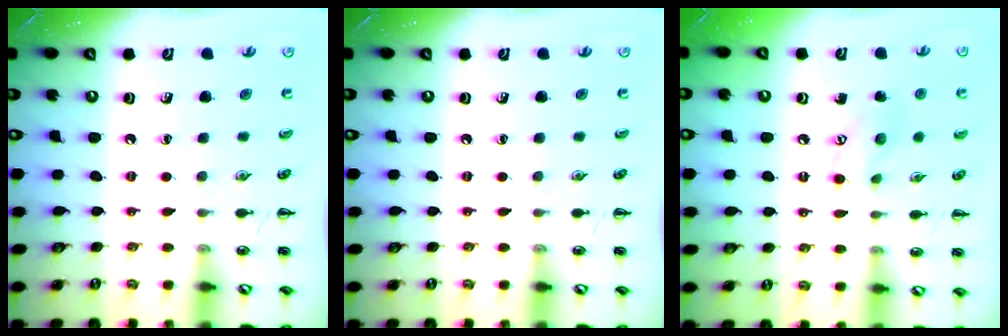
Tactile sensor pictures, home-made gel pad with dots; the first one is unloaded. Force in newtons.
{"total": 0.0}
{"total": 7.7, "press": 7.6, "slide": 0.8}